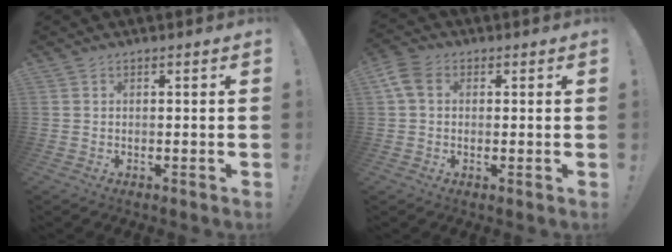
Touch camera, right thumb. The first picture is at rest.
{"total": 6.2, "force": [1.7, 4.3, 4.0], "torque": [-0.081, 0.007, 0.037]}